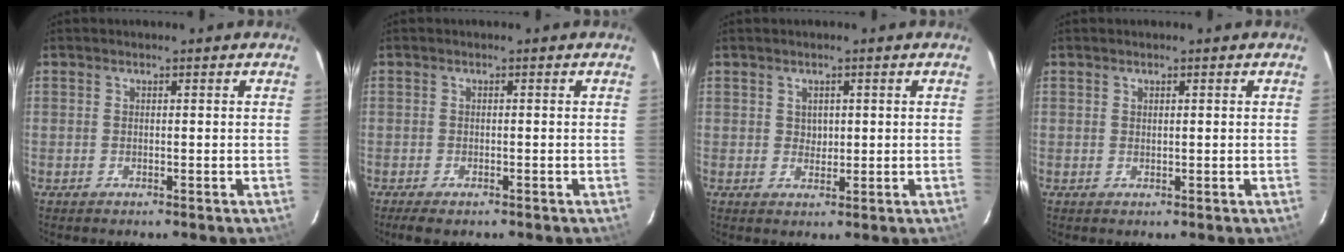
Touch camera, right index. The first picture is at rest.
{"total": 3.2, "force": [-2.4, 1.1, 1.9], "torque": [-0.044, -0.012, -0.040]}
{"total": 2.1, "force": [0.5, 1.8, 0.8], "torque": [-0.007, 0.004, 0.012]}
{"total": 0.6, "force": [0.3, 0.3, 0.4], "torque": [-0.008, 0.003, 0.007]}